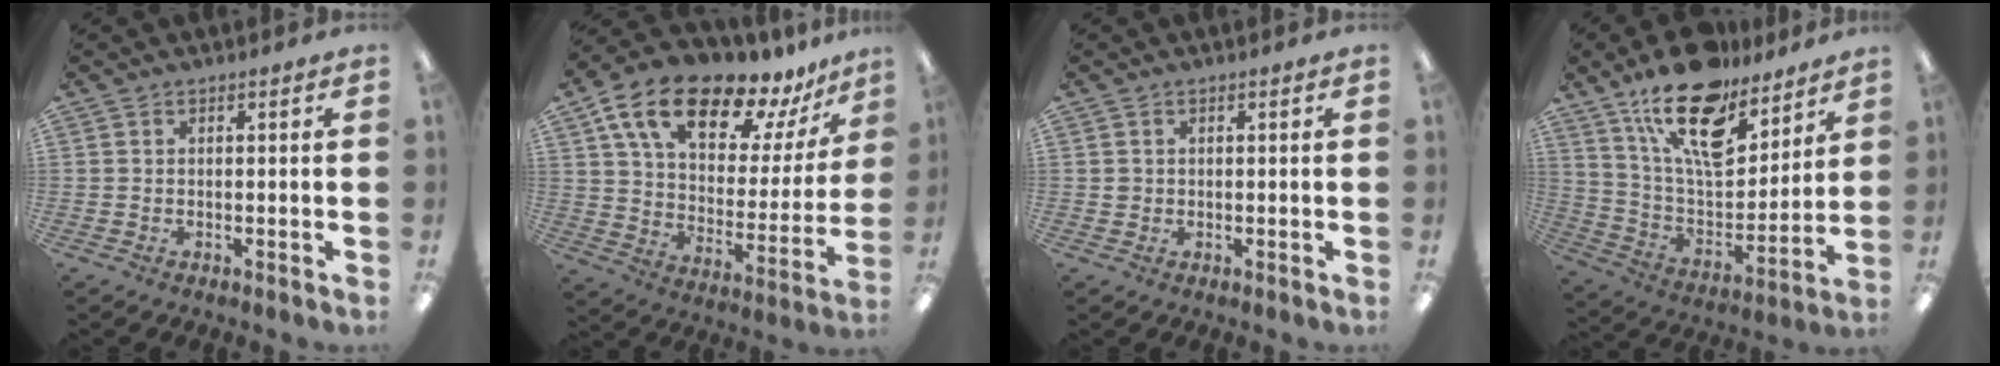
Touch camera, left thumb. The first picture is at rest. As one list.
[{"total": 19.4, "force": [14.4, 7.7, 10.4], "torque": [-0.189, -0.090, 0.249]}, {"total": 1.1, "force": [0.1, 1.1, 0.0], "torque": [-0.002, 0.004, 0.001]}, {"total": 20.2, "force": [13.9, 9.2, 11.4], "torque": [-0.195, -0.082, 0.245]}]